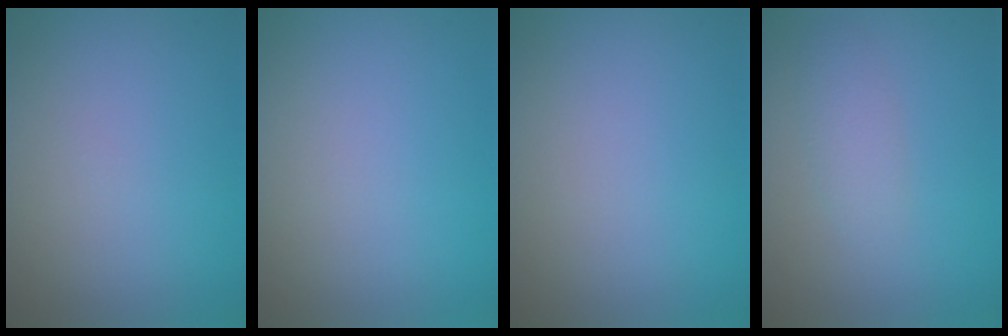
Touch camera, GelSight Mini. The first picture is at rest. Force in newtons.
{"total": 0.0}
{"total": 0.0}
{"total": 1.7, "press": 1.7, "slide": 0.1}